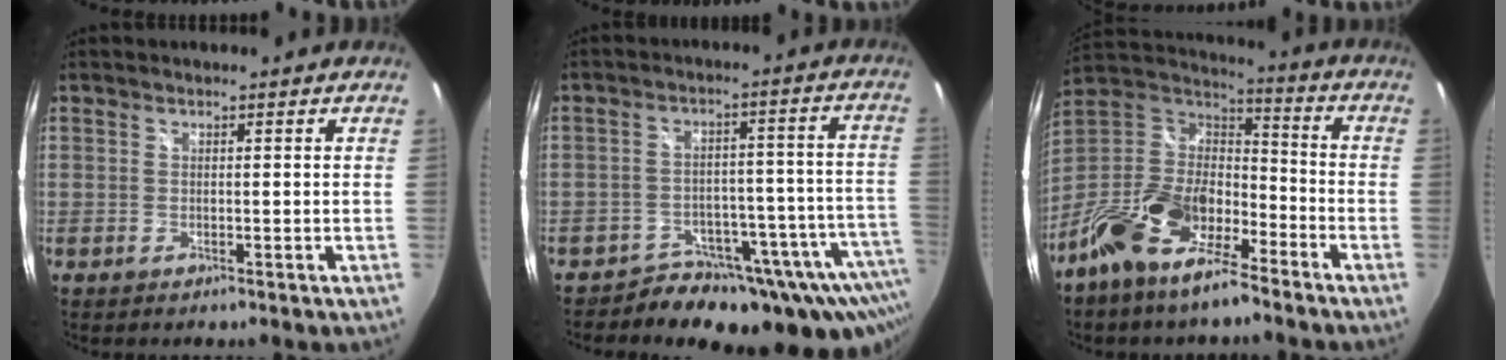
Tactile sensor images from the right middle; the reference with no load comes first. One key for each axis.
{"total": 20.0, "fx": -15.4, "fy": 9.5, "fz": 8.6, "tx": -0.093, "ty": 0.007, "tz": -0.202}
{"total": 19.0, "fx": -12.0, "fy": 8.2, "fz": 12.3, "tx": -0.250, "ty": -0.007, "tz": -0.227}